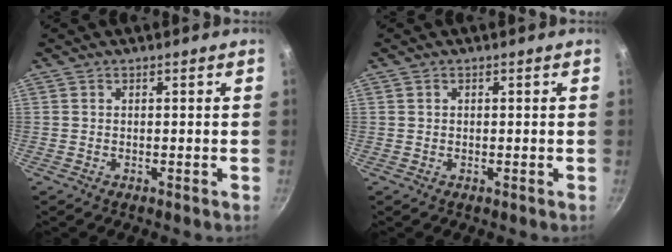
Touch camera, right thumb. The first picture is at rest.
{"total": 0.5, "force": [0.2, 0.4, 0.2], "torque": [-0.003, 0.003, 0.004]}